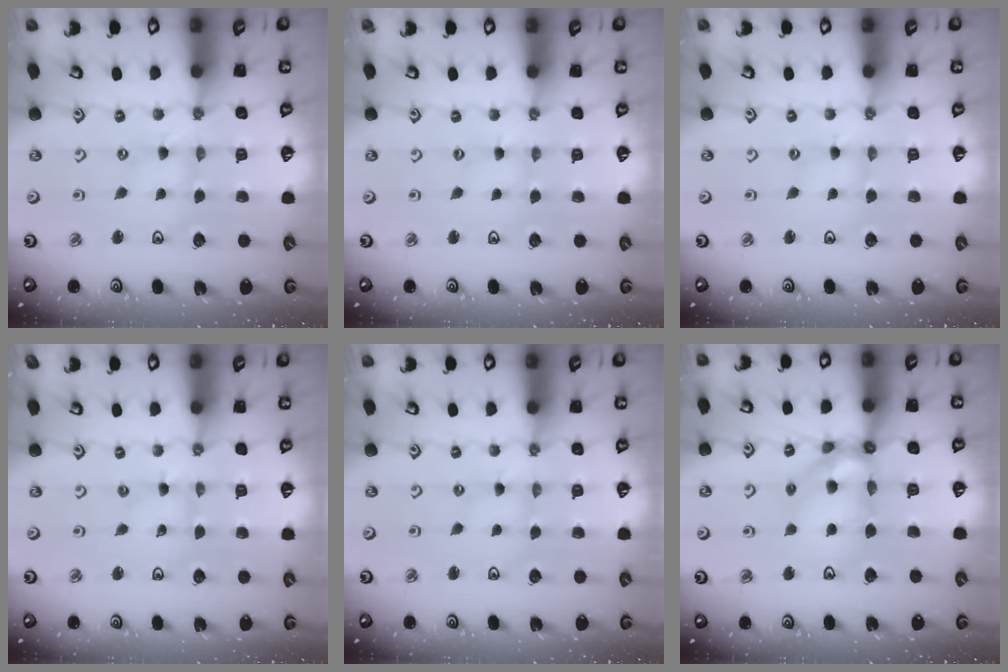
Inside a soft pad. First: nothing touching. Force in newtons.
{"total": 0.0}
{"total": 0.9, "press": 0.8, "slide": 0.2}
{"total": 0.0}
{"total": 0.0}
{"total": 11.1, "press": 10.9, "slide": 1.6}